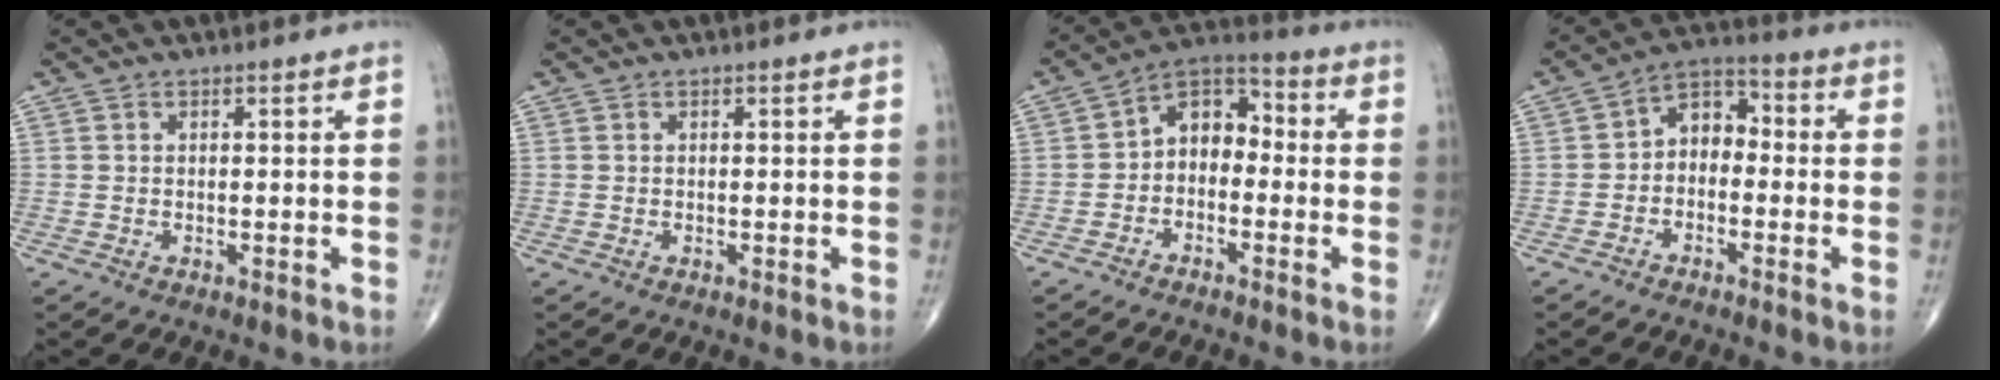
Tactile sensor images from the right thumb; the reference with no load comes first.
{"total": 0.0}
{"total": 8.4, "force": [-1.3, 5.9, 5.8], "torque": [-0.063, 0.043, -0.044]}
{"total": 6.0, "force": [-1.2, 4.3, 4.0], "torque": [-0.044, 0.035, -0.039]}